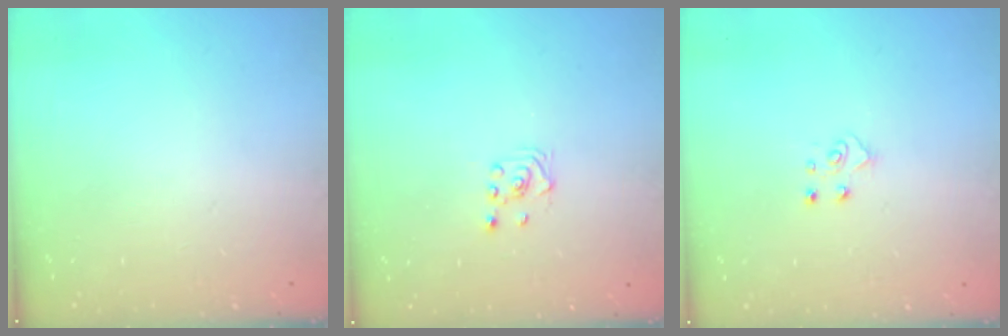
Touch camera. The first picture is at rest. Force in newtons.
{"total": 1.6, "press": 1.4, "slide": 0.9}
{"total": 4.3, "press": 4.2, "slide": 0.4}